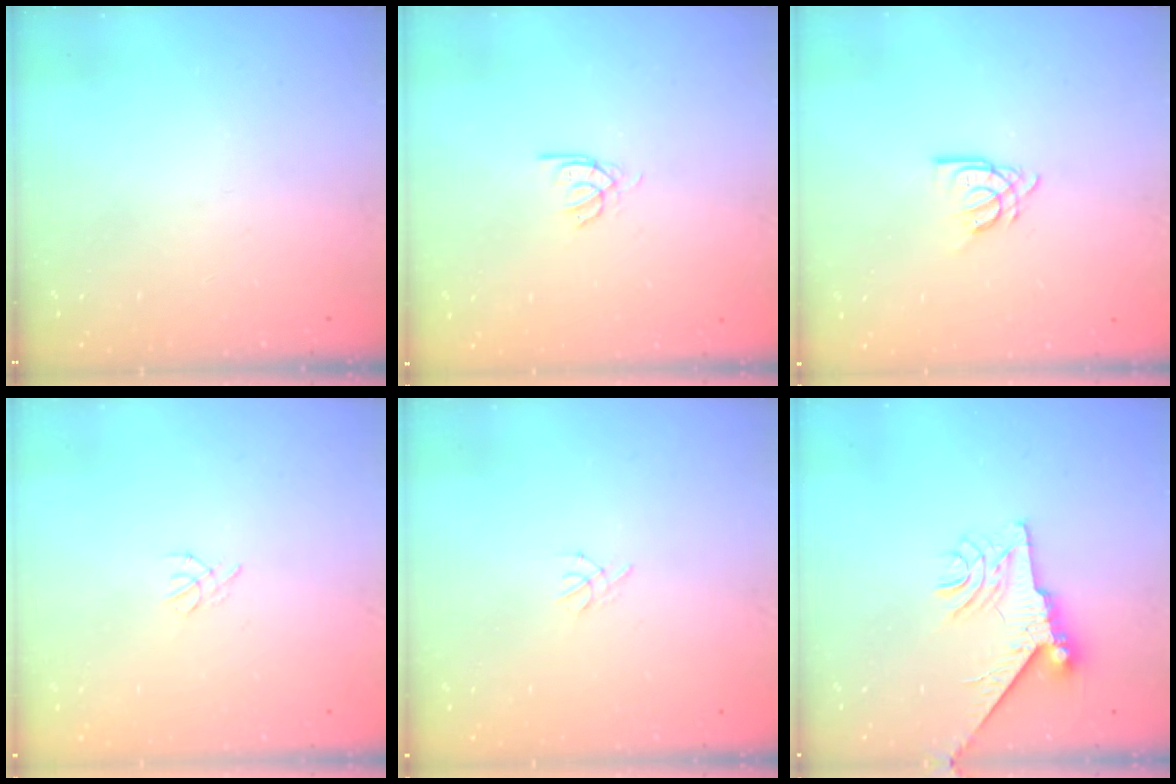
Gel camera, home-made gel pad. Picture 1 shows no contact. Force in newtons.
{"total": 2.5, "press": 2.4, "slide": 0.3}
{"total": 8.3, "press": 8.3, "slide": 1.0}
{"total": 0.8, "press": 0.7, "slide": 0.3}
{"total": 1.3, "press": 1.2, "slide": 0.4}
{"total": 11.5, "press": 11.4, "slide": 1.2}